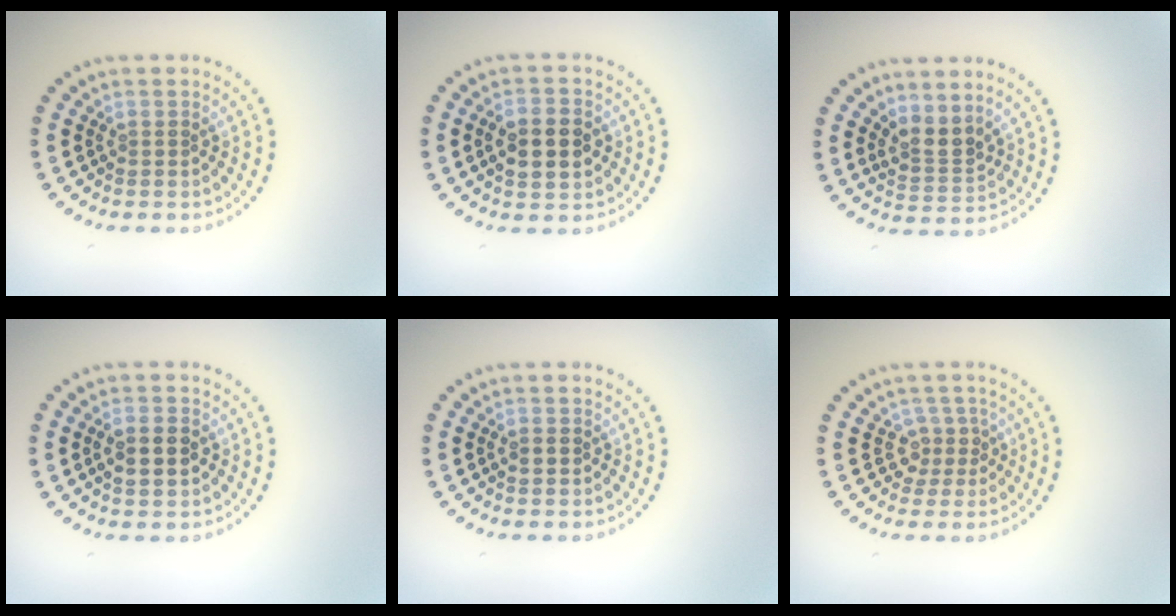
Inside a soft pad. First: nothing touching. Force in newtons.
{"total": 4.5, "press": 4.5, "slide": 0.1}
{"total": 2.6, "press": 2.0, "slide": 1.6}
{"total": 2.6, "press": 2.6, "slide": 0.1}
{"total": 1.4, "press": 1.4, "slide": 0.1}
{"total": 2.2, "press": 1.6, "slide": 1.5}